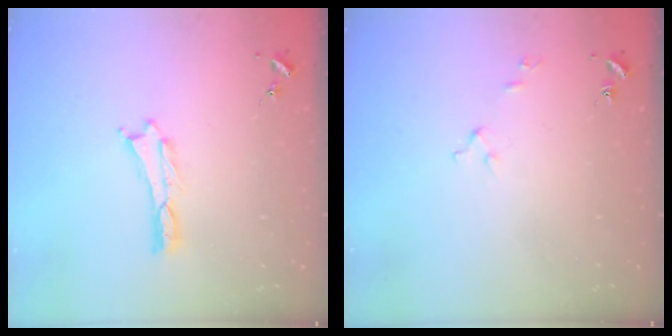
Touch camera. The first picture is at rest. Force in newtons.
{"total": 2.6, "press": 2.6, "slide": 0.3}